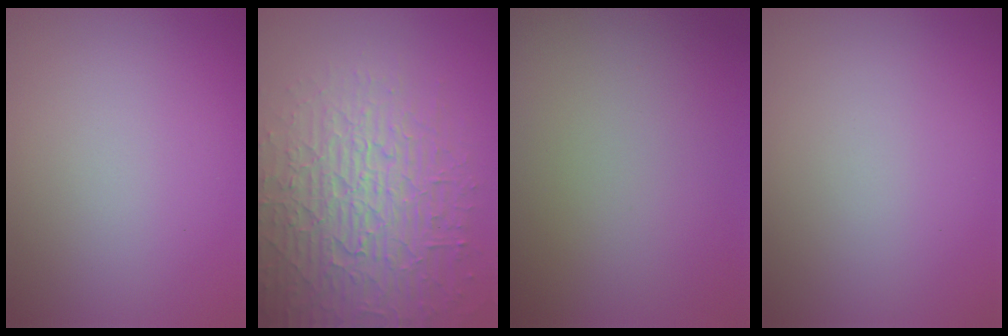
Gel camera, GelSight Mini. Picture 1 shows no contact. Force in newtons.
{"total": 7.1, "press": 6.8, "slide": 1.8}
{"total": 0.0}
{"total": 0.0}